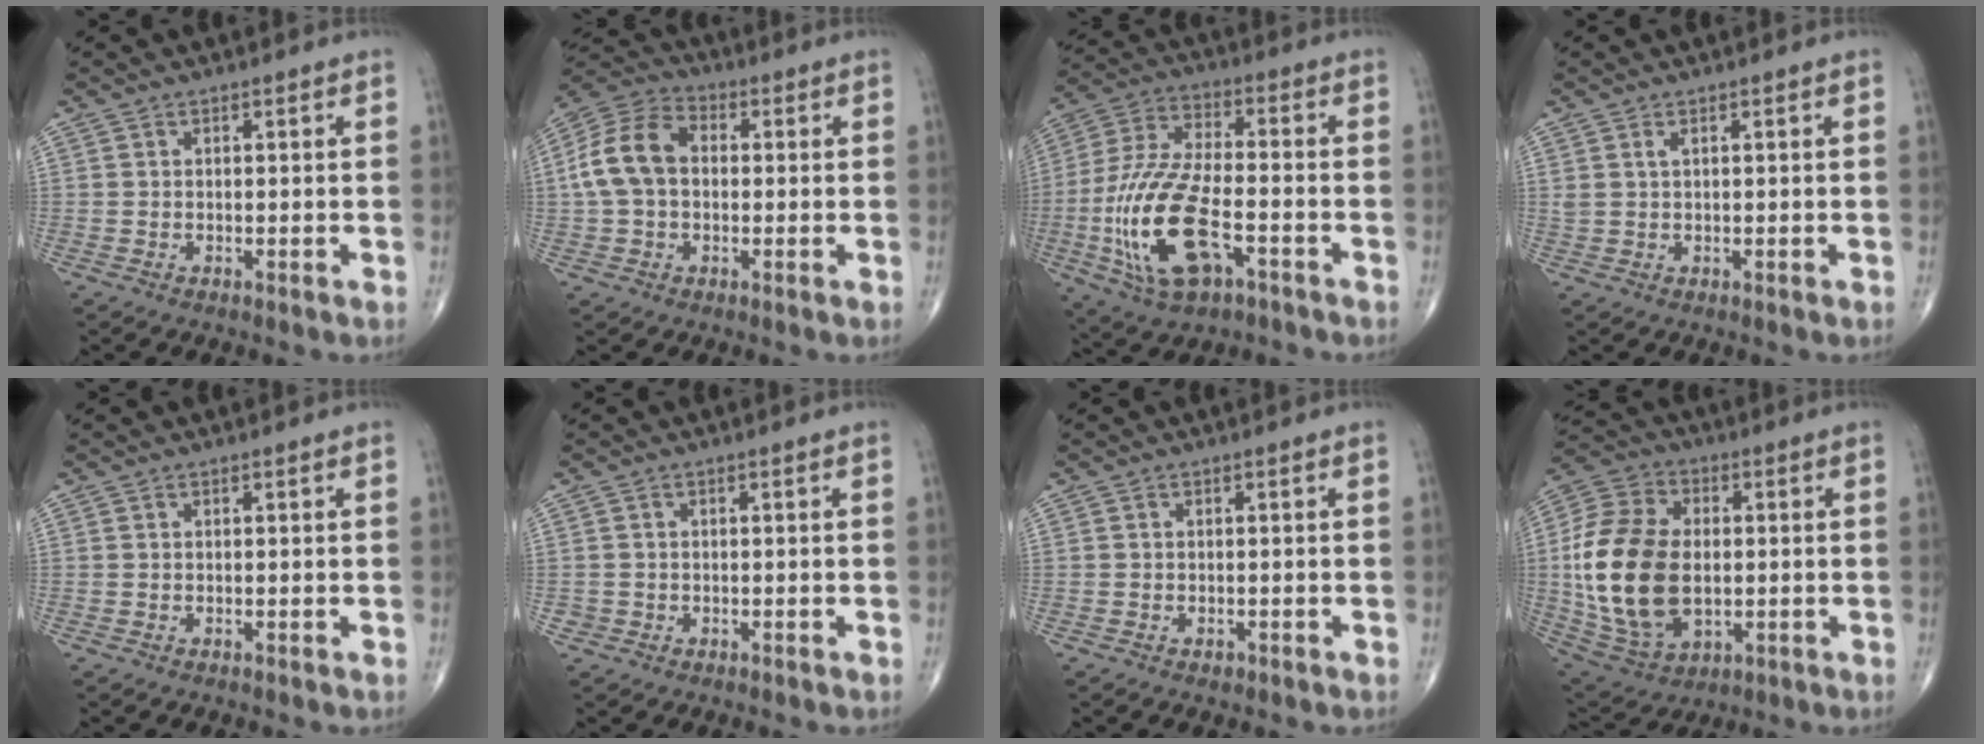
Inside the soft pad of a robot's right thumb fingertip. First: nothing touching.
{"total": 11.7, "force": [0.5, 8.2, 8.3], "torque": [-0.165, 0.035, 0.000]}
{"total": 19.4, "force": [-6.2, 8.6, 16.2], "torque": [-0.345, 0.022, -0.107]}
{"total": 1.4, "force": [0.7, 0.5, 1.0], "torque": [-0.025, 0.005, 0.020]}
{"total": 0.0}
{"total": 1.2, "force": [-0.4, 1.1, 0.1], "torque": [0.004, 0.005, -0.008]}
{"total": 0.8, "force": [-0.5, 0.5, 0.4], "torque": [-0.005, 0.000, -0.006]}
{"total": 21.7, "force": [-0.8, 13.8, 16.7], "torque": [-0.333, -0.003, -0.004]}